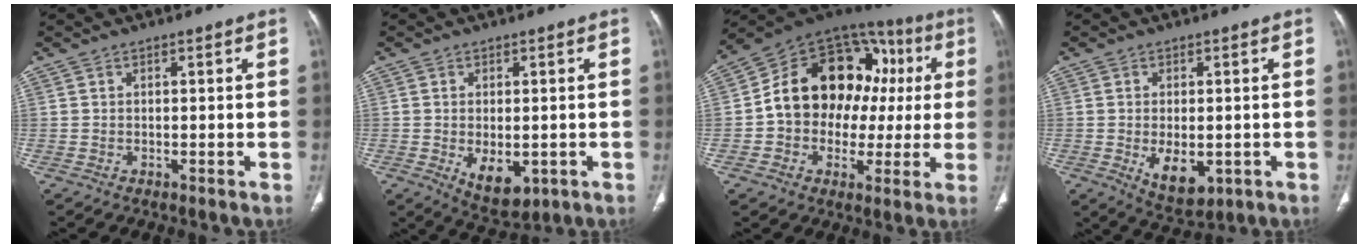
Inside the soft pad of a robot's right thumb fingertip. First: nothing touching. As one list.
[{"total": 7.4, "force": [-1.8, 4.2, 5.9], "torque": [-0.077, -0.010, -0.012]}, {"total": 22.7, "force": [2.1, 16.6, 15.3], "torque": [-0.187, 0.055, 0.032]}, {"total": 7.8, "force": [-1.8, 4.3, 6.2], "torque": [-0.083, -0.011, -0.014]}]